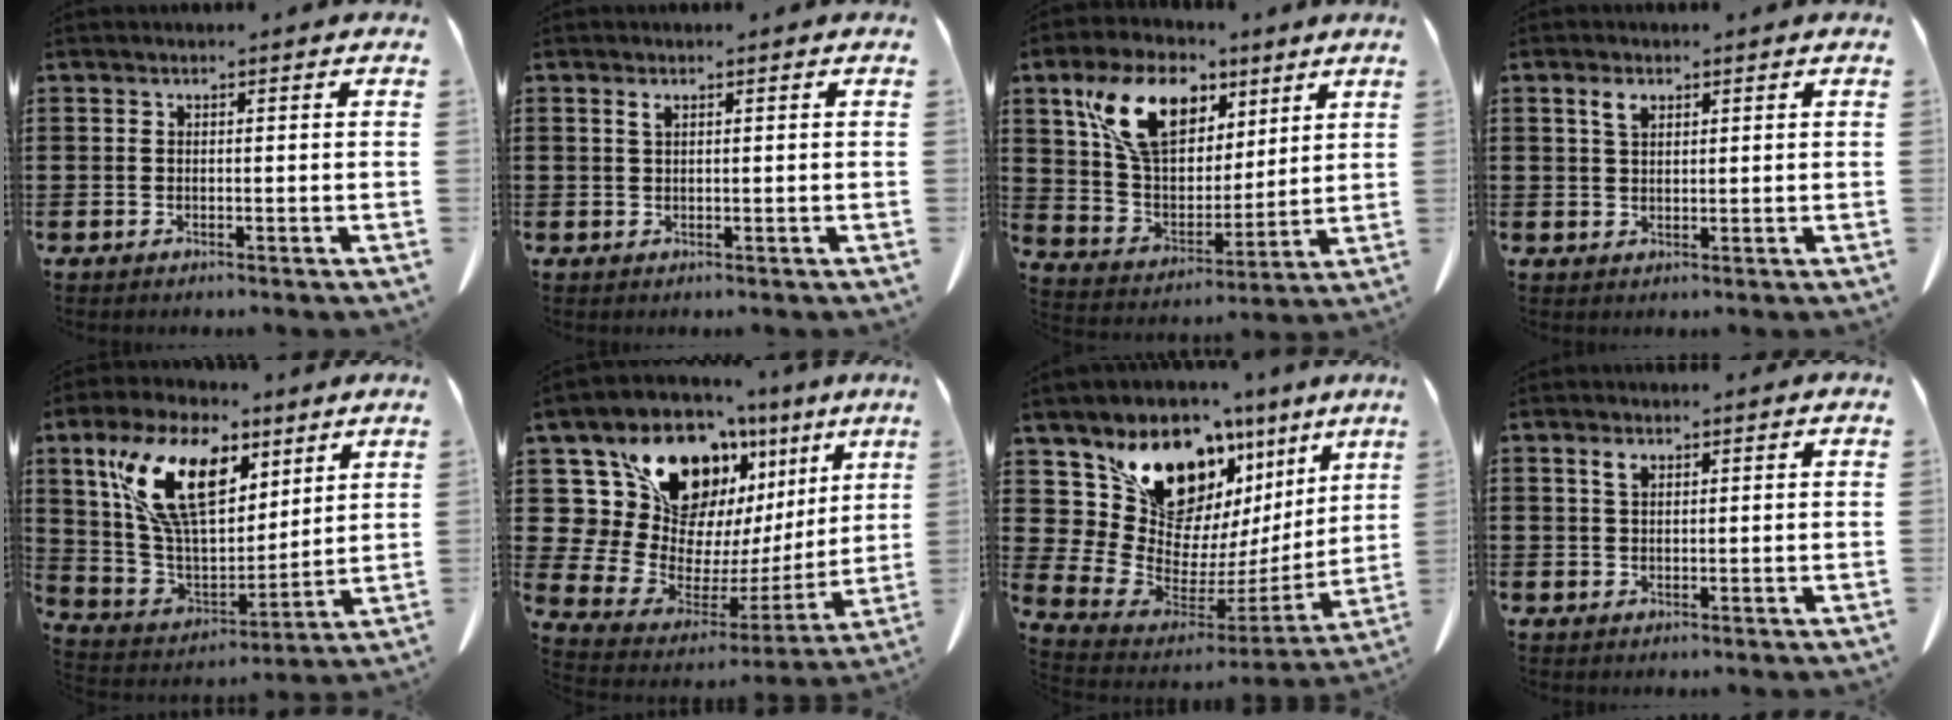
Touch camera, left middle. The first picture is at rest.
{"total": 1.0, "force": [0.6, 0.3, 0.7], "torque": [-0.017, 0.001, 0.011]}
{"total": 13.9, "force": [7.4, 8.2, 8.4], "torque": [-0.192, 0.016, 0.145]}
{"total": 2.3, "force": [1.4, 1.2, 1.5], "torque": [-0.026, -0.001, 0.024]}
{"total": 15.9, "force": [8.1, 8.1, 11.1], "torque": [-0.256, -0.001, 0.146]}
{"total": 13.9, "force": [8.1, 9.9, 5.4], "torque": [-0.124, -0.070, 0.151]}
{"total": 13.2, "force": [9.2, 7.9, 5.3], "torque": [-0.142, -0.077, 0.170]}
{"total": 1.7, "force": [1.0, 0.9, 1.1], "torque": [-0.026, 0.002, 0.019]}